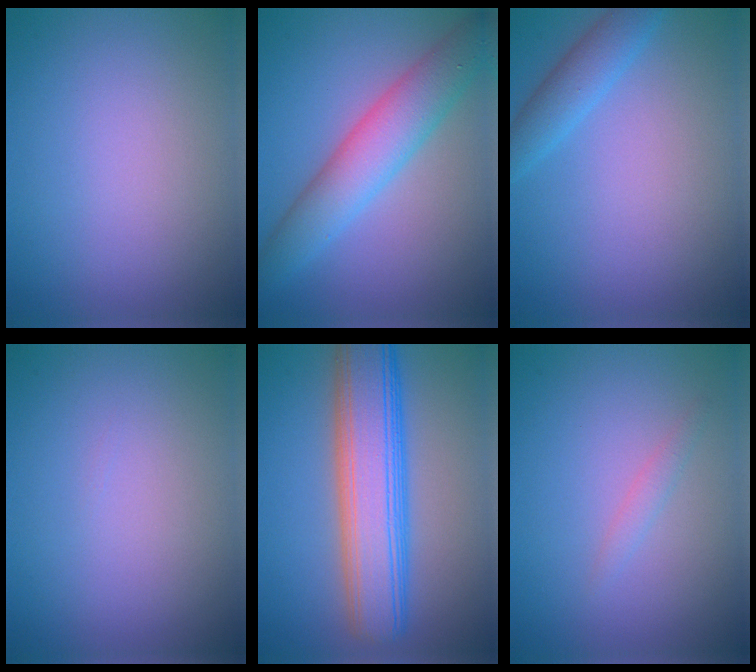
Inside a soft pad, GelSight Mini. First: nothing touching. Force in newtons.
{"total": 6.0, "press": 6.0, "slide": 0.1}
{"total": 2.1, "press": 2.1, "slide": 0.2}
{"total": 0.0}
{"total": 9.2, "press": 9.2, "slide": 0.3}
{"total": 0.9, "press": 0.8, "slide": 0.0}